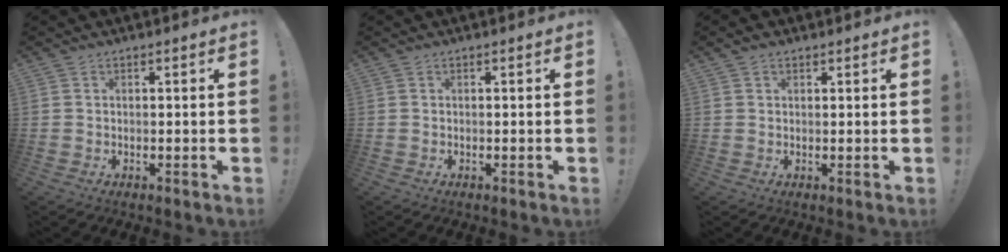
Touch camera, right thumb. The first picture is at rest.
{"total": 0.0}
{"total": 1.3, "force": [1.0, 0.8, 0.4], "torque": [0.000, -0.003, 0.018]}